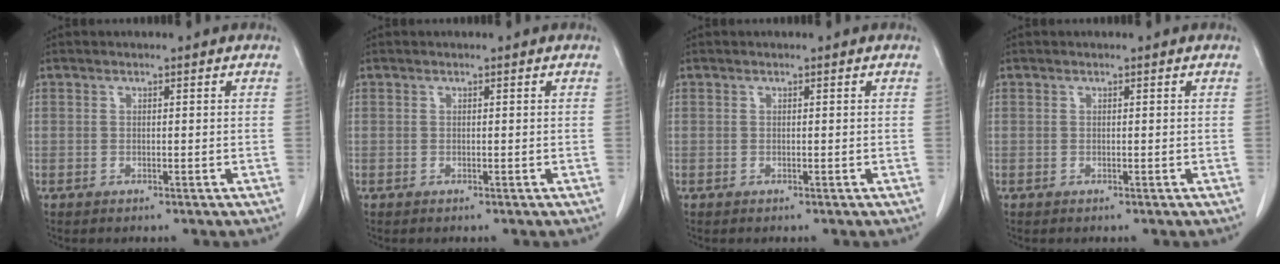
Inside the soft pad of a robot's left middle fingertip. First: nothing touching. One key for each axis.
{"total": 0.0}
{"total": 0.0}
{"total": 0.0}